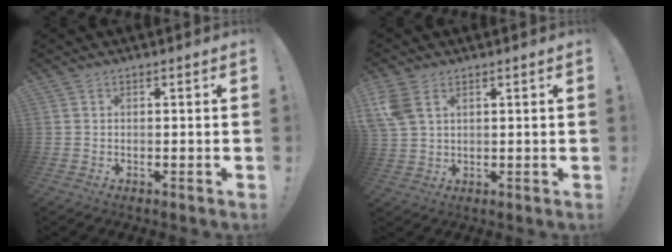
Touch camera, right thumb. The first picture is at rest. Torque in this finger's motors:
{"motor_torque": [0.61, 1.23, 0.91, 0.41, 0.18]}